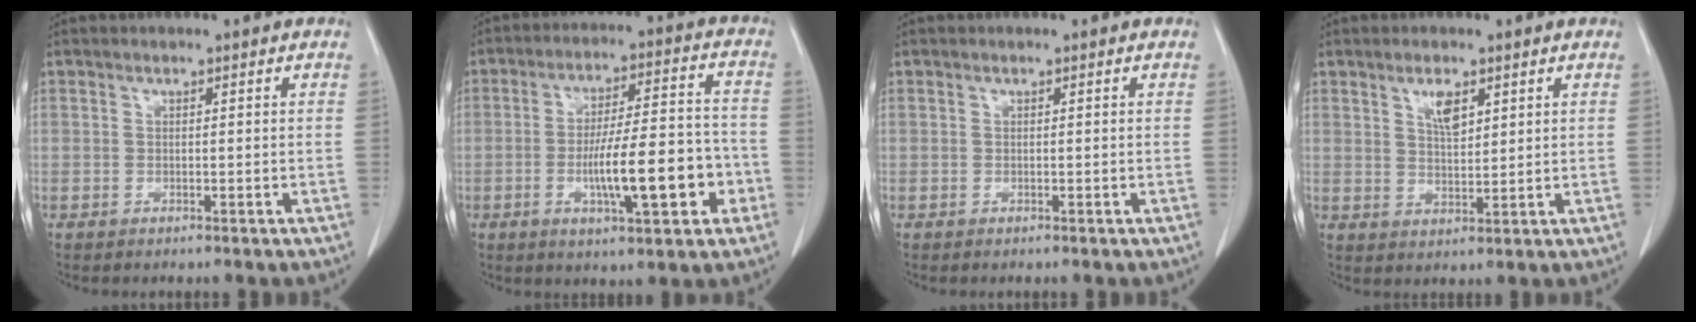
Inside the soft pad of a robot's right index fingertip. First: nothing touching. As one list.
[{"total": 13.2, "force": [-3.9, 2.7, 12.4], "torque": [-0.205, 0.013, -0.057]}, {"total": 0.0}, {"total": 4.0, "force": [2.1, 1.4, 3.1], "torque": [-0.059, 0.001, 0.043]}]